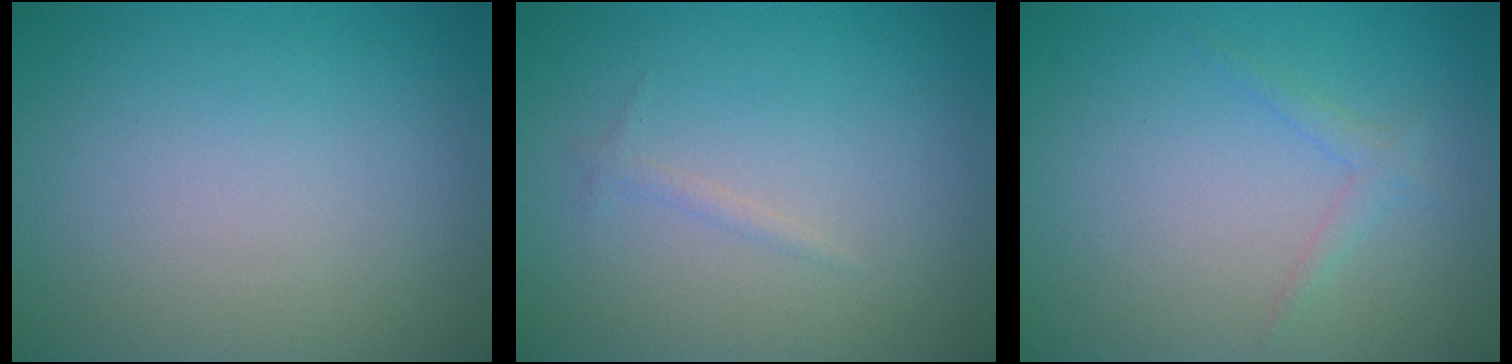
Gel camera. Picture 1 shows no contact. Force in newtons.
{"total": 0.6, "press": 0.6, "slide": 0.1}
{"total": 1.1, "press": 1.1, "slide": 0.0}